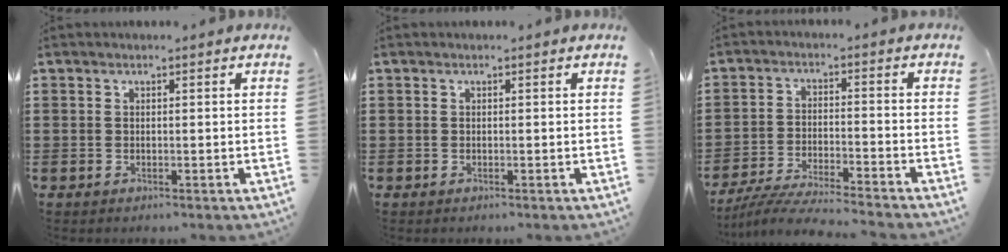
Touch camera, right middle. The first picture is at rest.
{"total": 0.0}
{"total": 5.8, "force": [-5.5, 0.0, 1.8], "torque": [-0.039, -0.011, -0.109]}